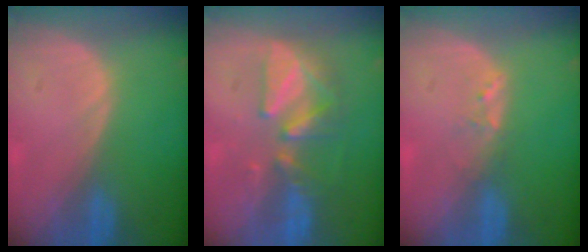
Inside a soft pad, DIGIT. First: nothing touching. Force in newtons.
{"total": 7.6, "press": 7.3, "slide": 1.8}
{"total": 1.6, "press": 1.5, "slide": 0.3}